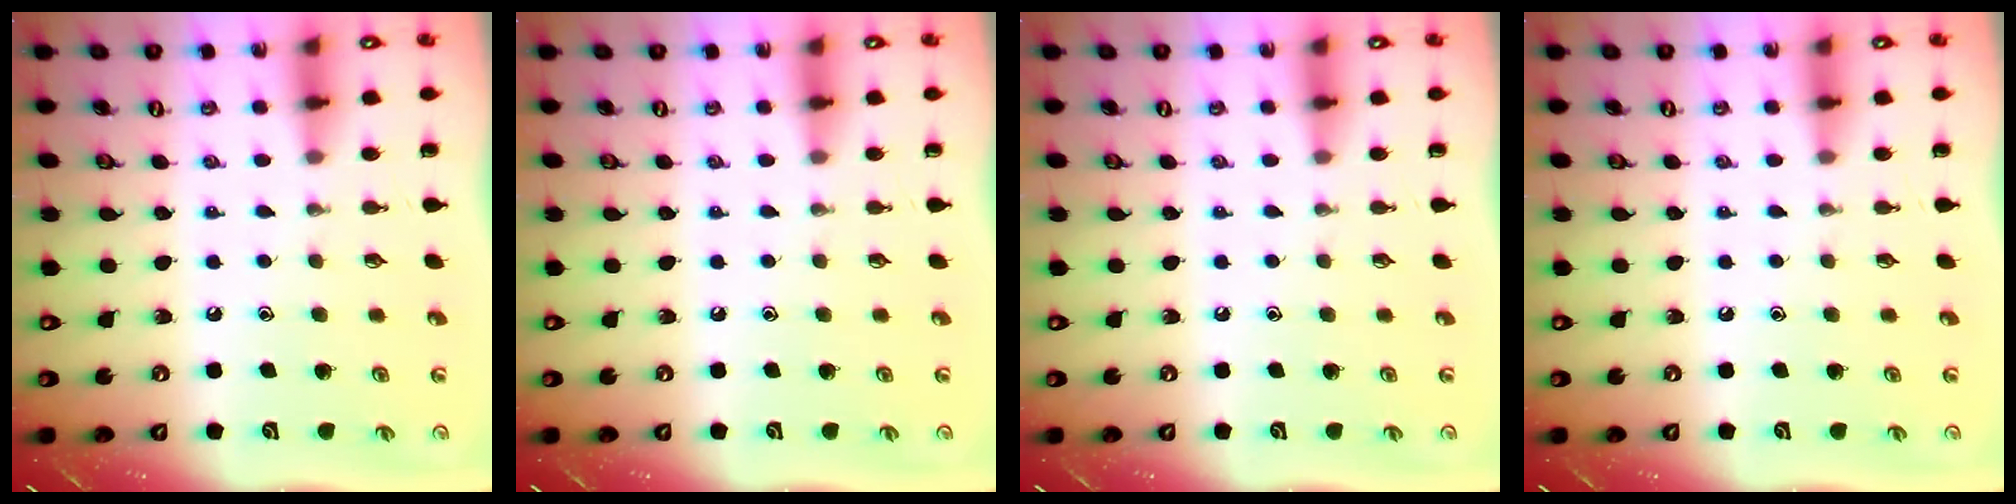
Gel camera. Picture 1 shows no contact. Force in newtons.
{"total": 0.0}
{"total": 0.0}
{"total": 0.0}